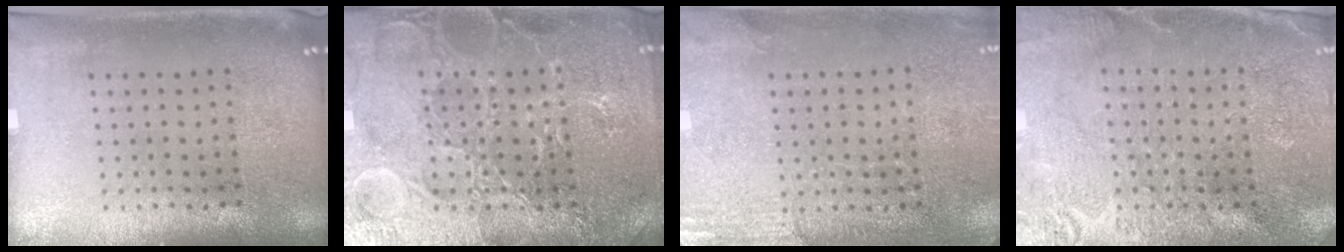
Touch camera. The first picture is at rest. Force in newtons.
{"total": 4.7, "press": 4.6, "slide": 0.6}
{"total": 2.8, "press": 2.5, "slide": 1.3}
{"total": 2.8, "press": 2.8, "slide": 0.1}